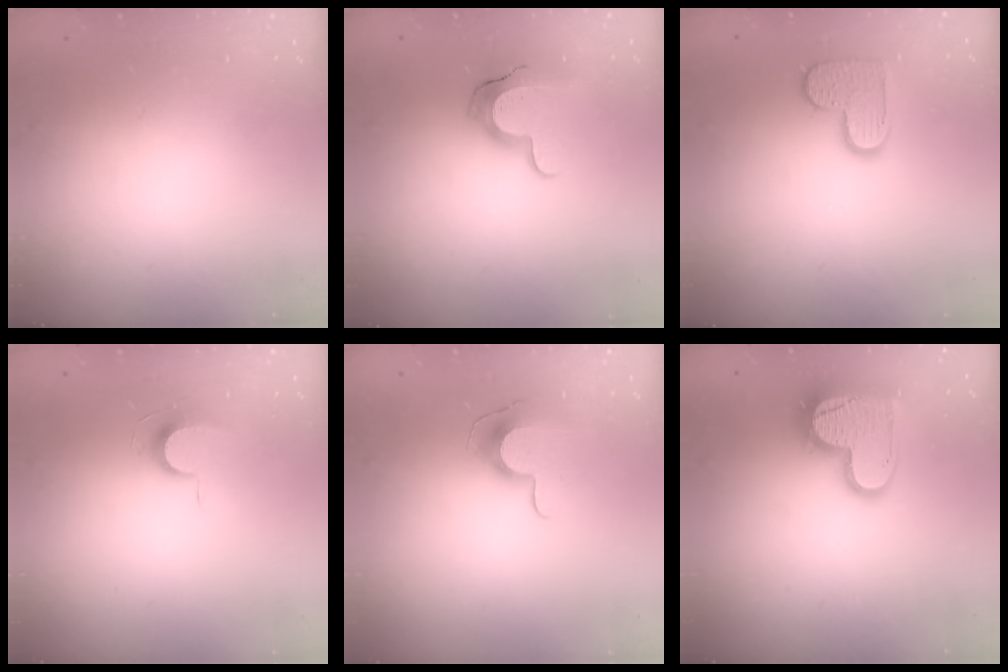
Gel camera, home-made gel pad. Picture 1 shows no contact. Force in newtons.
{"total": 11.1, "press": 11.1, "slide": 0.8}
{"total": 10.4, "press": 10.4, "slide": 0.6}
{"total": 7.1, "press": 7.0, "slide": 0.7}
{"total": 9.9, "press": 9.9, "slide": 0.4}
{"total": 15.2, "press": 15.1, "slide": 1.4}